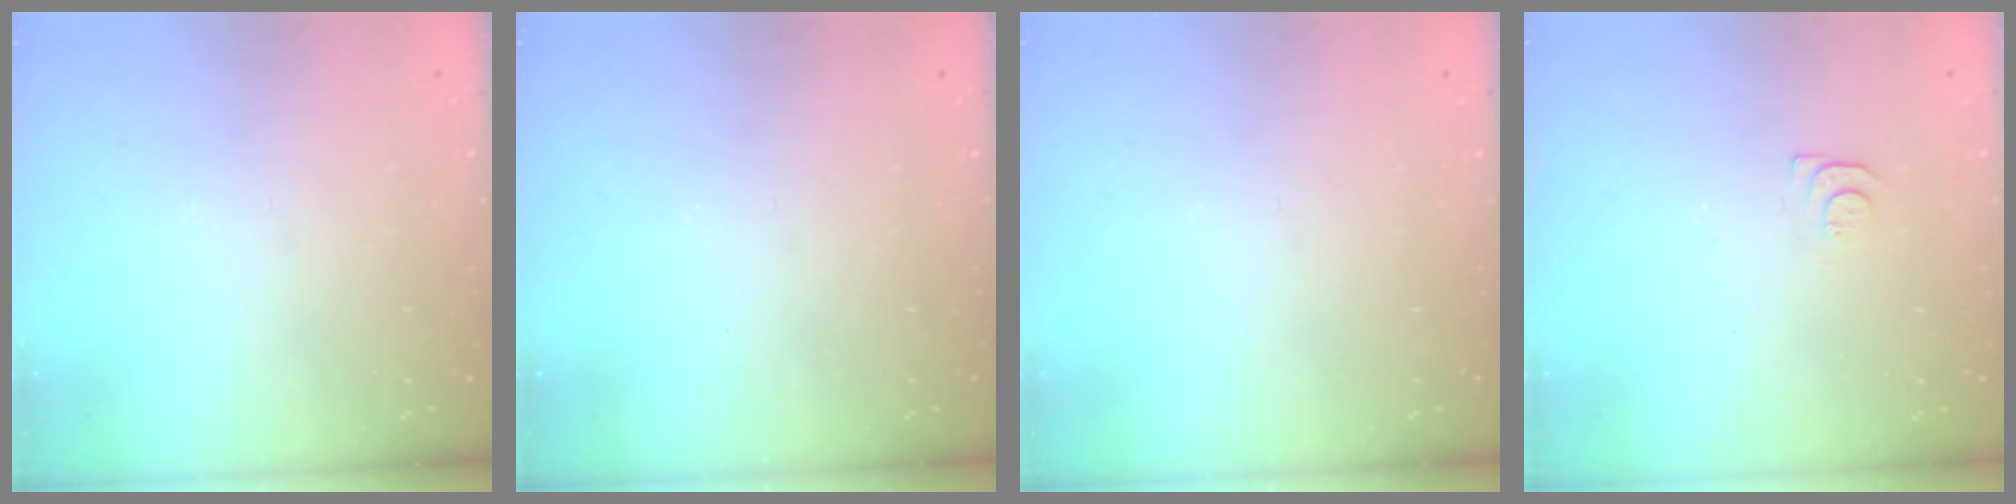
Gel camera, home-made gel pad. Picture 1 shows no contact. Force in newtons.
{"total": 0.0}
{"total": 0.0}
{"total": 4.6, "press": 4.6, "slide": 0.6}